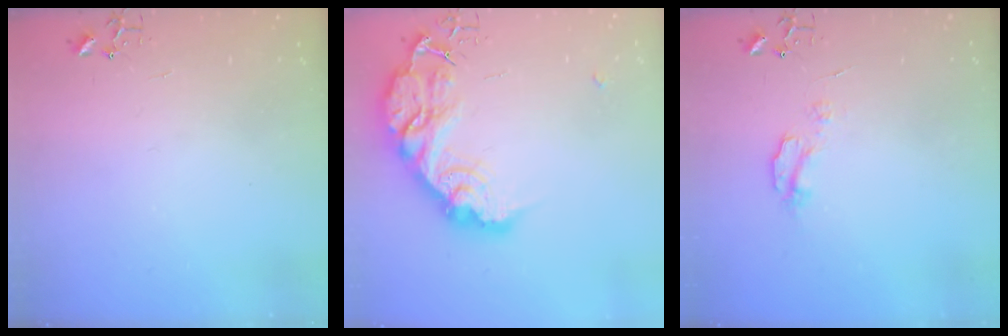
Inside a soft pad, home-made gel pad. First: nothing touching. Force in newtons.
{"total": 25.5, "press": 25.4, "slide": 2.1}
{"total": 5.1, "press": 5.0, "slide": 0.7}